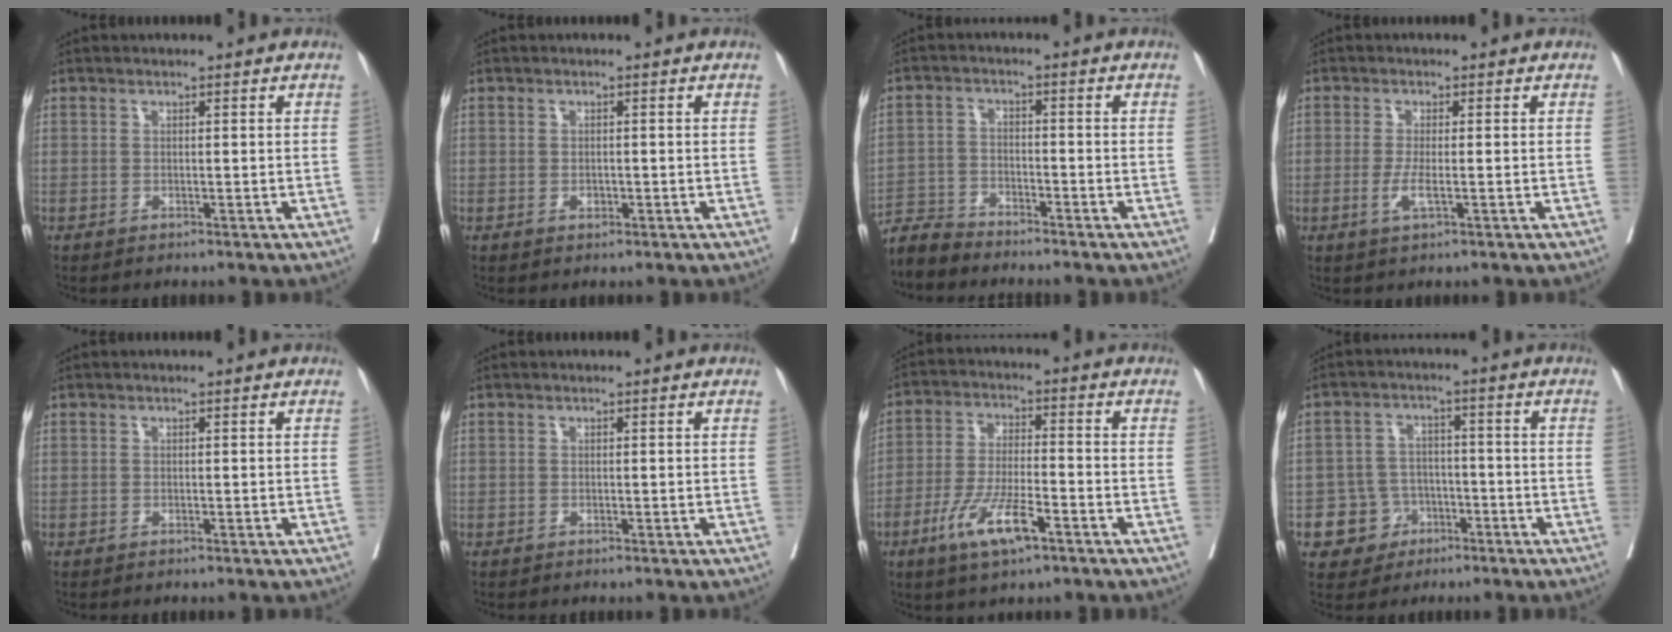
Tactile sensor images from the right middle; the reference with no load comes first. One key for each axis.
{"total": 1.0, "fx": -0.4, "fy": 0.7, "fz": 0.7, "tx": -0.010, "ty": 0.001, "tz": -0.004}
{"total": 4.4, "fx": -4.3, "fy": 0.2, "fz": -0.5, "tx": 0.012, "ty": -0.009, "tz": -0.084}
{"total": 2.7, "fx": -0.8, "fy": 0.3, "fz": 2.5, "tx": -0.051, "ty": -0.005, "tz": -0.014}
{"total": 0.0}
{"total": 0.0}
{"total": 9.2, "fx": -4.9, "fy": 2.0, "fz": 7.5, "tx": -0.151, "ty": -0.009, "tz": -0.090}
{"total": 6.1, "fx": -2.7, "fy": 5.4, "fz": 0.9, "tx": -0.012, "ty": 0.012, "tz": -0.039}